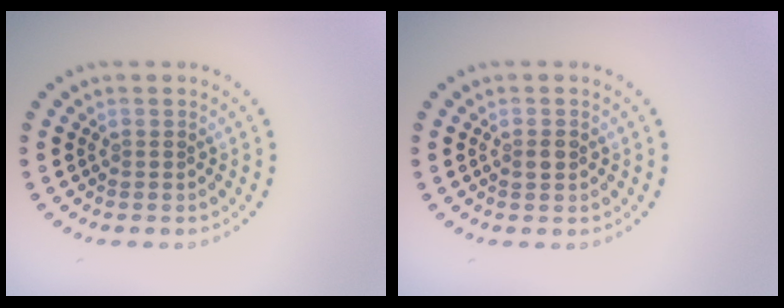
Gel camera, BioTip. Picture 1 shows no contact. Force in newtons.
{"total": 1.1, "press": 1.1, "slide": 0.2}